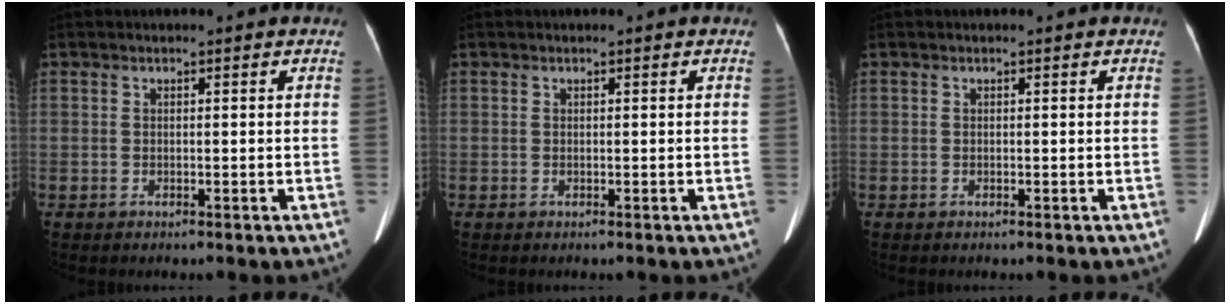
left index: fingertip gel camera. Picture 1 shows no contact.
{"total": 0.0}
{"total": 0.0}